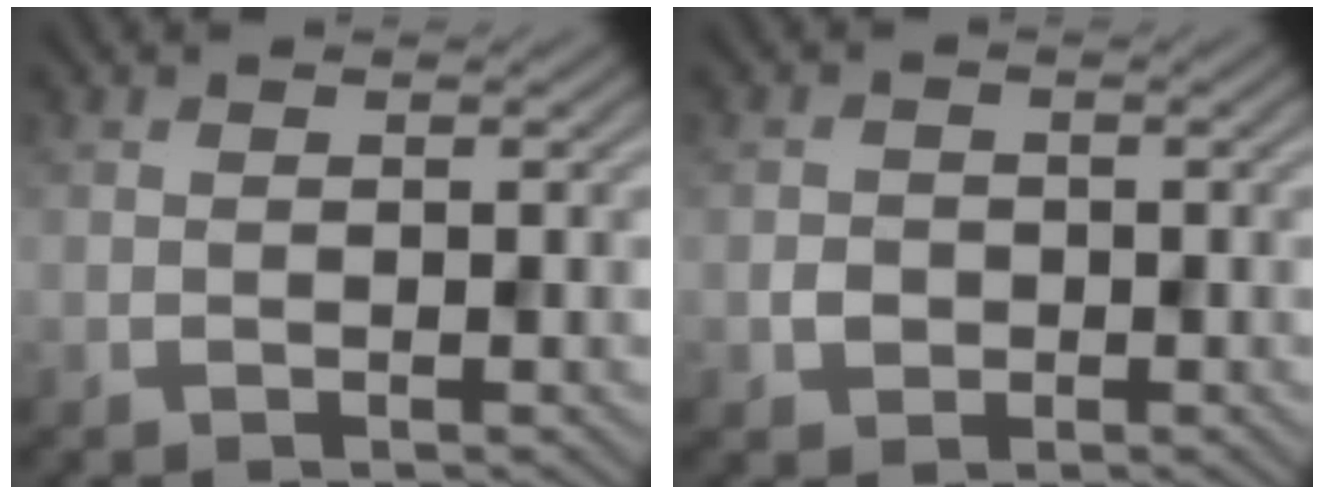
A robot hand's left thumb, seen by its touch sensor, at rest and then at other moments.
{"total": 1.8, "force": [-0.5, 1.6, 0.6], "torque": [-0.006, -0.003, -0.013]}